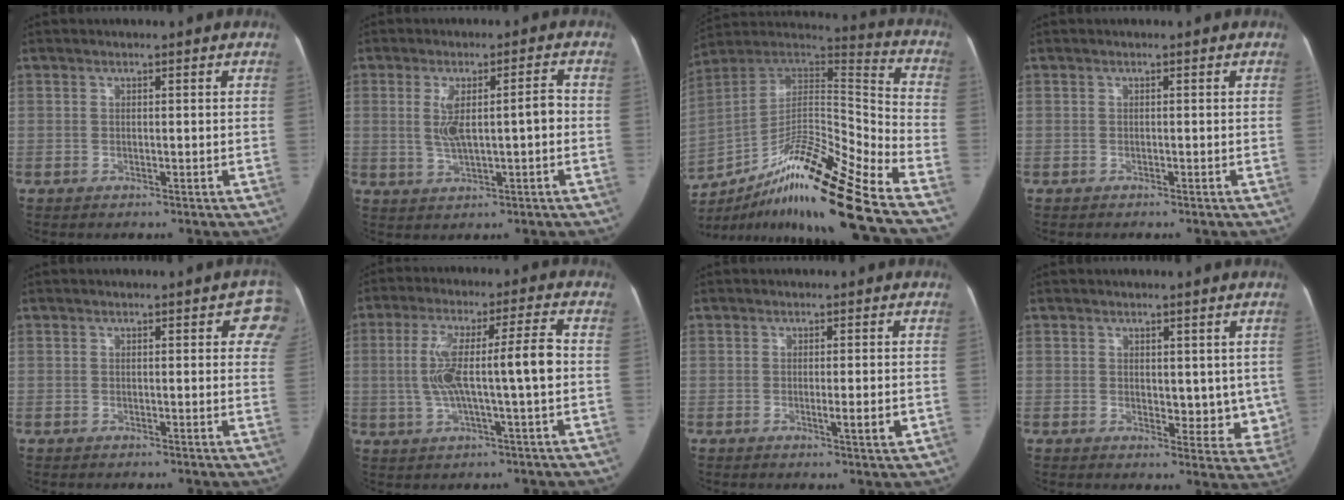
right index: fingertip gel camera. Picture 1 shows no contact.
{"total": 6.7, "force": [0.0, 1.6, 6.6], "torque": [-0.121, 0.014, 0.008]}
{"total": 24.7, "force": [-17.4, 0.7, 17.4], "torque": [-0.273, 0.011, -0.309]}
{"total": 0.0}
{"total": 5.4, "force": [2.8, 1.9, 4.2], "torque": [-0.032, 0.004, 0.016]}
{"total": 11.0, "force": [-0.3, 0.6, 11.0], "torque": [-0.205, 0.024, -0.005]}
{"total": 3.1, "force": [-0.7, 0.0, 3.0], "torque": [-0.045, -0.008, -0.011]}
{"total": 5.9, "force": [1.1, 3.5, 4.7], "torque": [-0.034, -0.016, 0.018]}